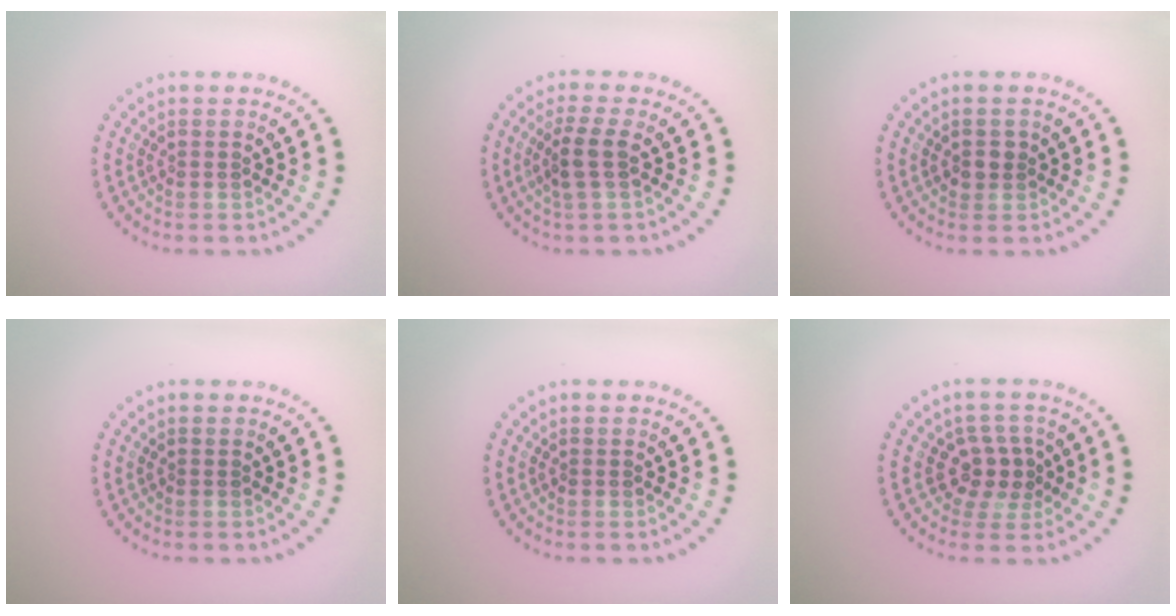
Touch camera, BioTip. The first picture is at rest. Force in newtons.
{"total": 2.4, "press": 1.9, "slide": 1.5}
{"total": 1.3, "press": 1.3, "slide": 0.4}
{"total": 0.0}
{"total": 0.0}
{"total": 2.9, "press": 2.5, "slide": 1.3}